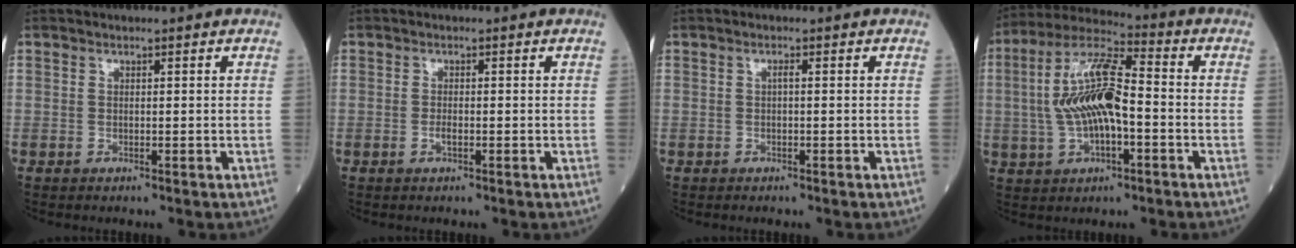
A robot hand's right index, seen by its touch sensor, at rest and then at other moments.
{"total": 1.0, "force": [-0.4, 0.2, 0.9], "torque": [-0.019, 0.000, -0.008]}
{"total": 0.7, "force": [0.0, 0.0, 0.7], "torque": [-0.013, 0.001, 0.000]}
{"total": 12.6, "force": [-0.8, 4.1, 12.0], "torque": [-0.250, 0.019, -0.015]}